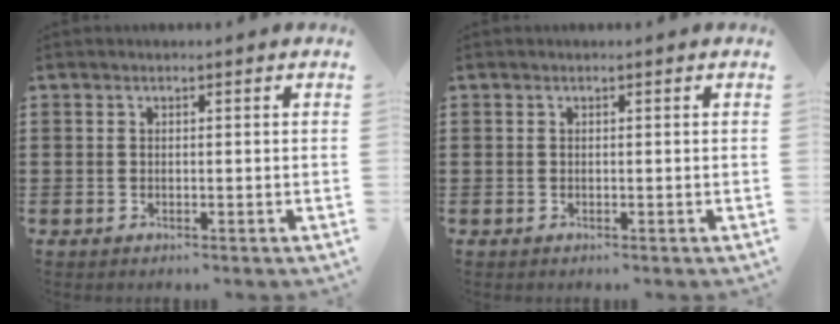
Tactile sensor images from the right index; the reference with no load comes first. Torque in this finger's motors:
{"motor_torque": [-0.28, 0.28, 0.00, 0.00]}